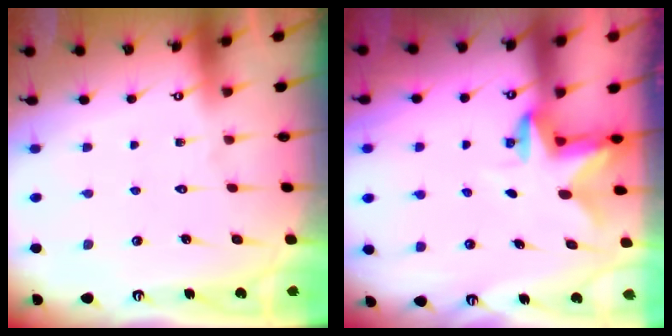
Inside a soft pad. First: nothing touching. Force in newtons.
{"total": 2.8, "press": 2.7, "slide": 0.5}